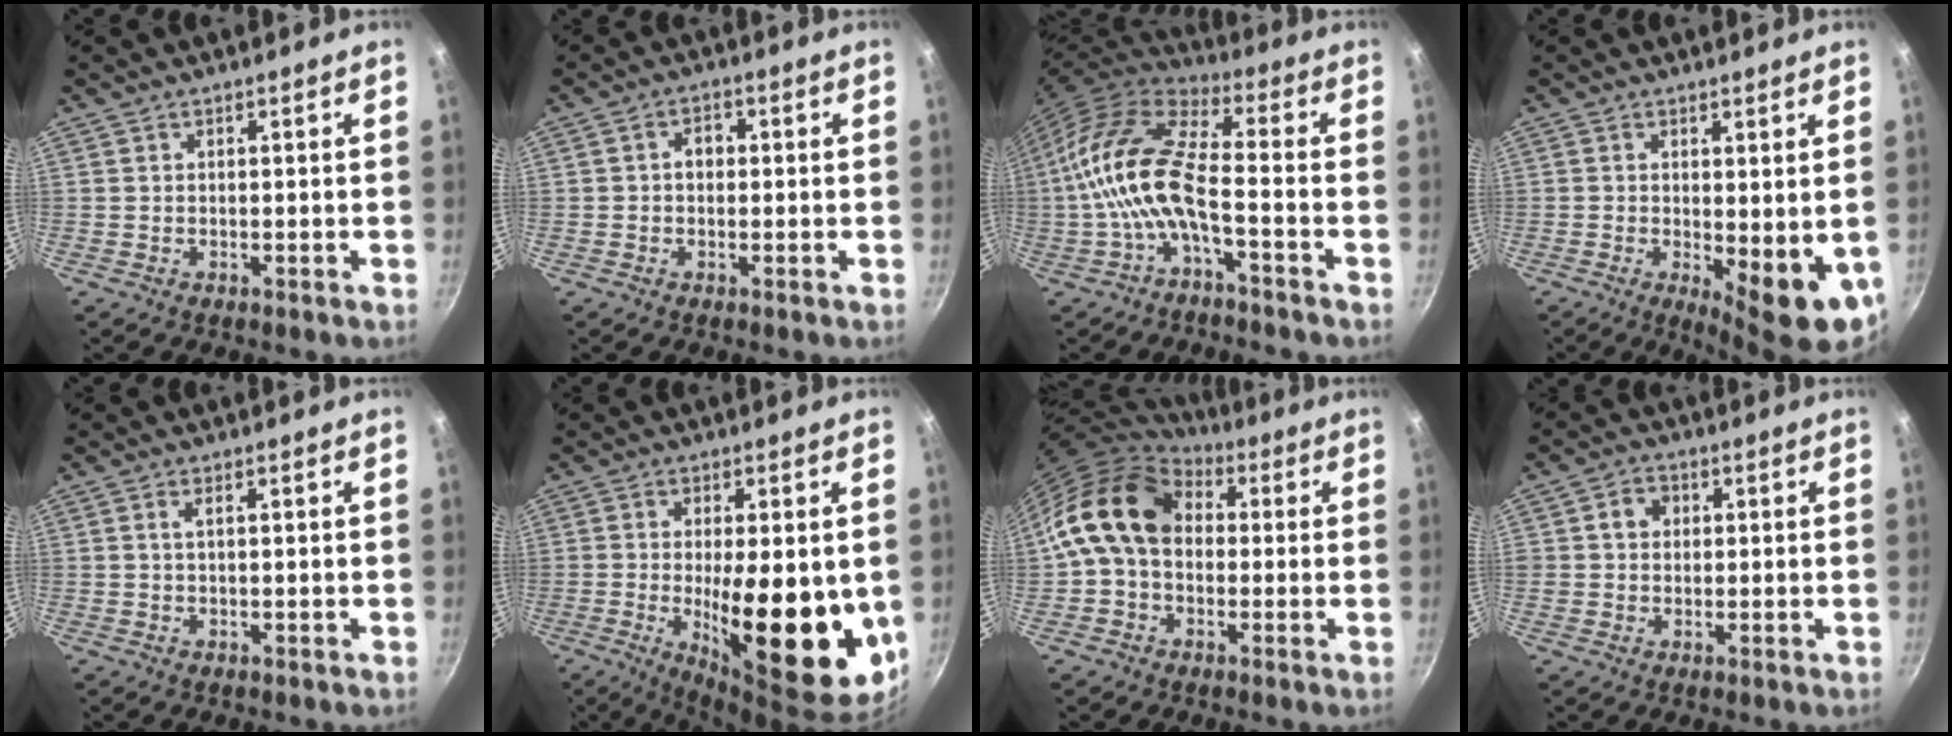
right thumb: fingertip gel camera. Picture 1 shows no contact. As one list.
[{"total": 2.8, "force": [0.0, 2.1, 1.8], "torque": [-0.016, 0.011, -0.004]}, {"total": 14.3, "force": [-3.5, 5.6, 12.6], "torque": [-0.257, 0.043, -0.082]}, {"total": 9.6, "force": [-1.1, 3.6, 8.9], "torque": [-0.103, -0.008, -0.003]}, {"total": 1.2, "force": [0.4, 0.3, 1.1], "torque": [-0.020, 0.002, 0.006]}, {"total": 19.5, "force": [-1.9, 6.8, 18.1], "torque": [-0.250, -0.017, -0.019]}, {"total": 14.1, "force": [1.9, 10.5, 9.2], "torque": [-0.133, 0.023, 0.017]}, {"total": 4.1, "force": [0.7, 3.6, 1.8], "torque": [-0.004, 0.007, 0.006]}]